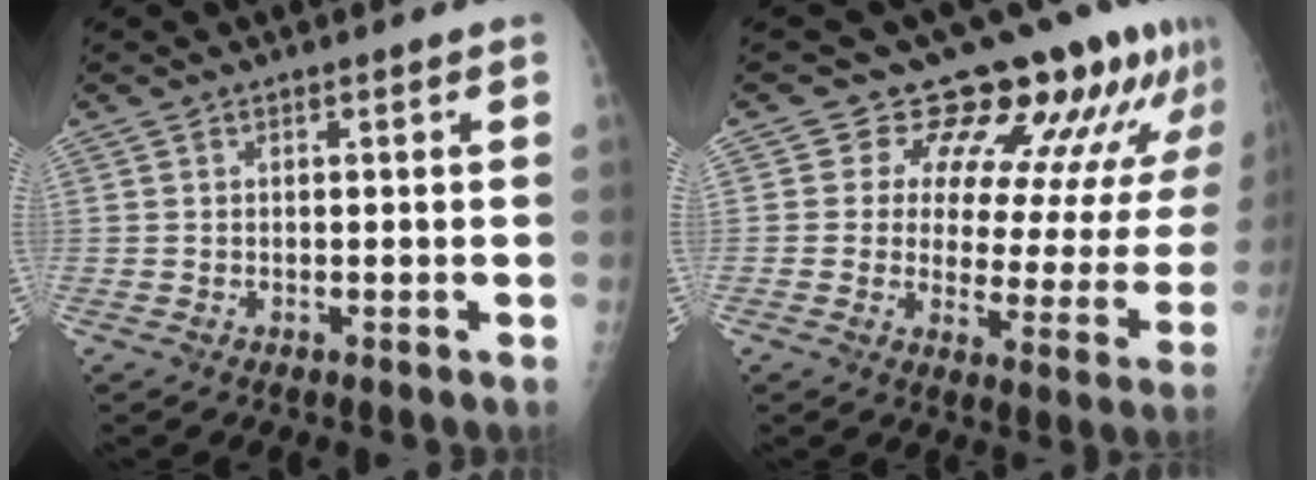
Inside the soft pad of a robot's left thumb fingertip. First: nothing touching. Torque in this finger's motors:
{"motor_torque": [0.25, 0.45, -0.02, -0.20, 0.01]}